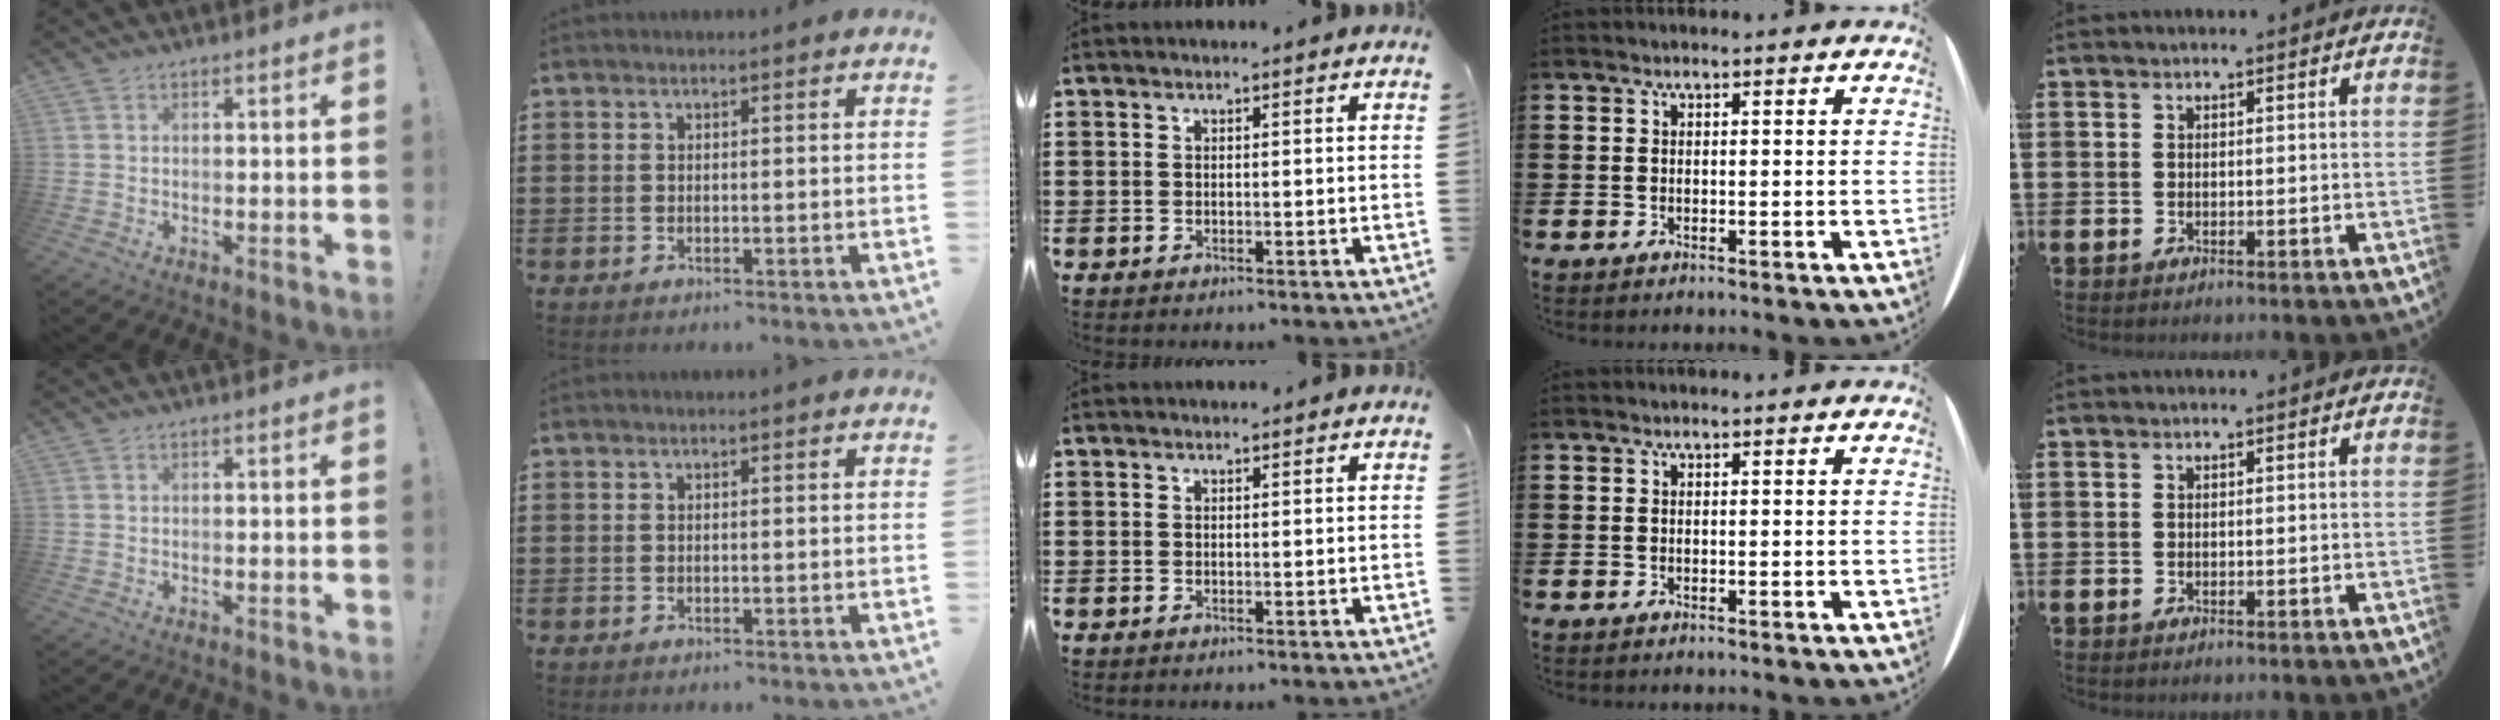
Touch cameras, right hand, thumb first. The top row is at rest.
{}